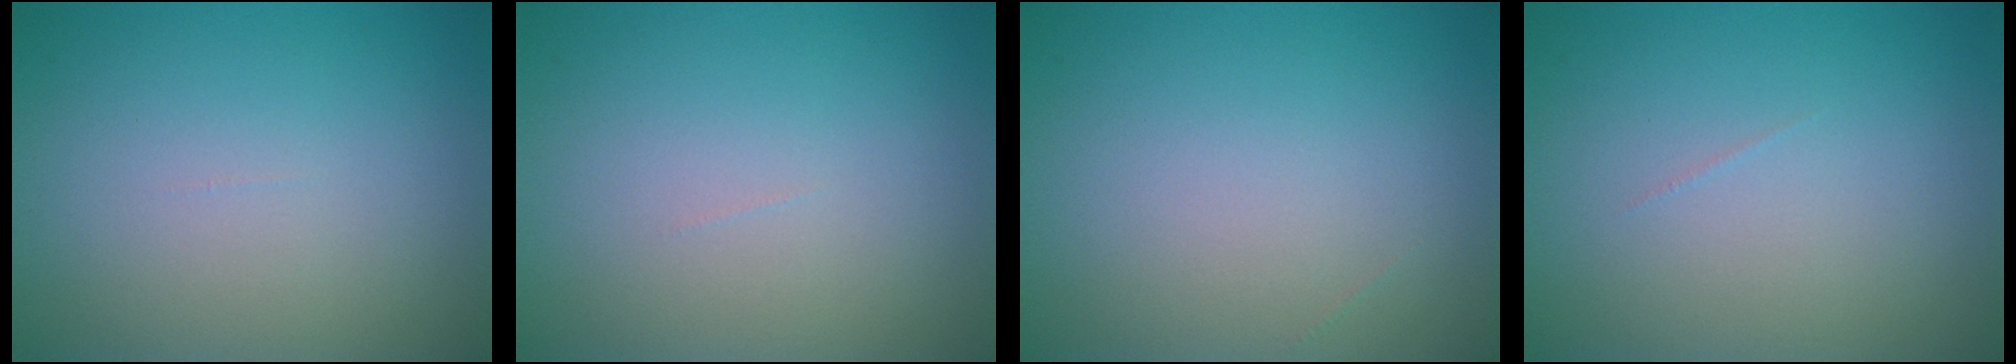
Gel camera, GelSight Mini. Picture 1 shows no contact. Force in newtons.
{"total": 0.0}
{"total": 0.0}
{"total": 0.0}